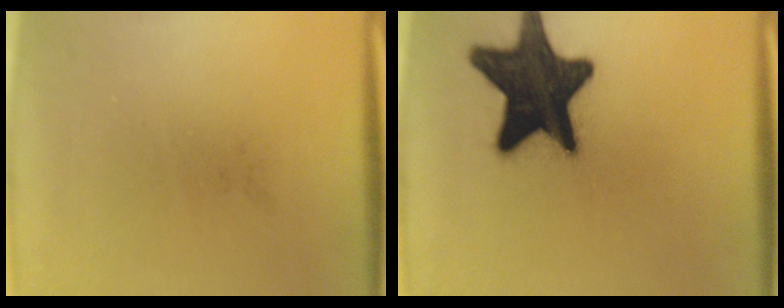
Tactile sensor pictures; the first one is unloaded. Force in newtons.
{"total": 19.0}